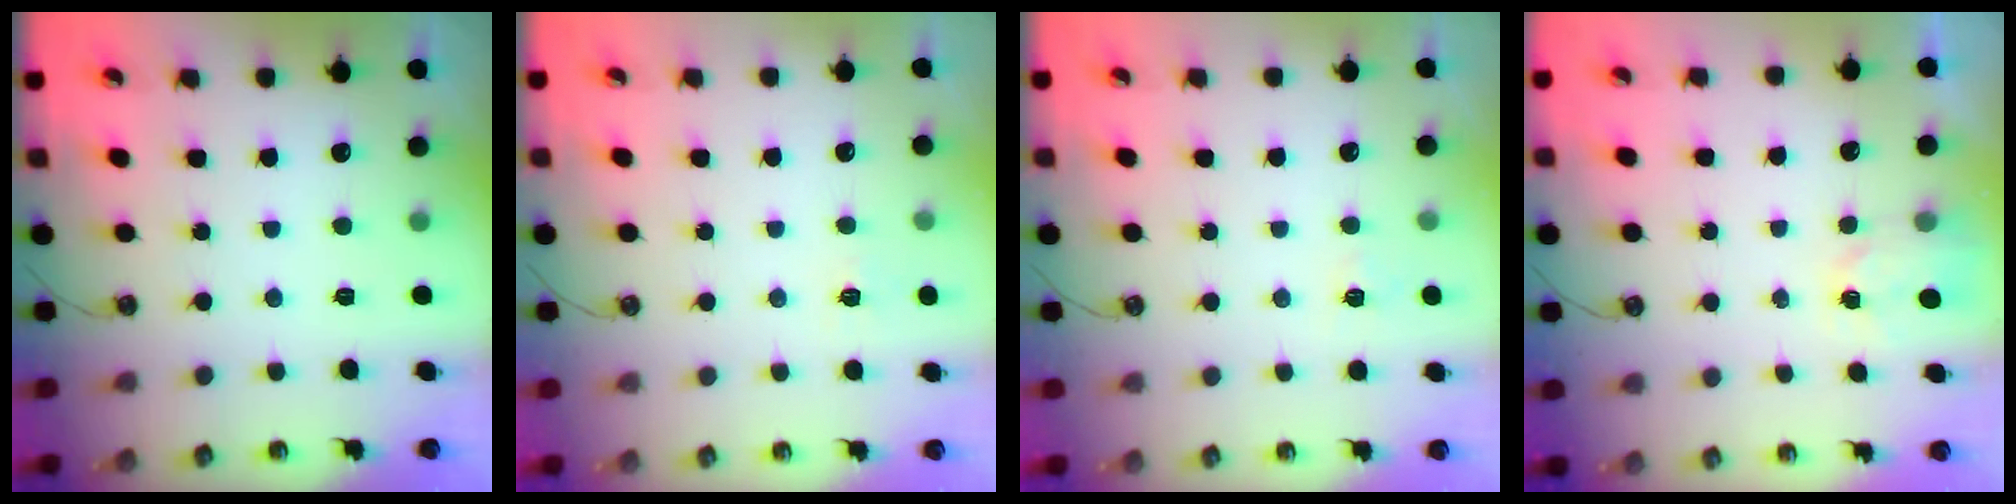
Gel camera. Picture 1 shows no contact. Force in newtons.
{"total": 5.3, "press": 5.2, "slide": 0.5}
{"total": 3.3, "press": 3.2, "slide": 0.4}
{"total": 2.2, "press": 2.2, "slide": 0.2}